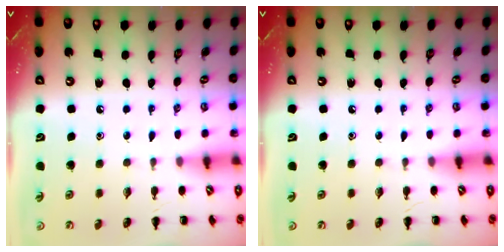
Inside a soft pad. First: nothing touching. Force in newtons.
{"total": 0.0}